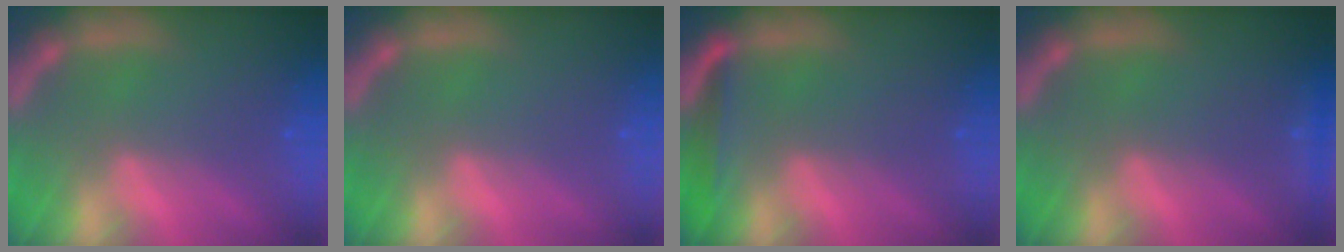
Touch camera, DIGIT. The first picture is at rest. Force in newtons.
{"total": 0.0}
{"total": 2.5}
{"total": 0.9}